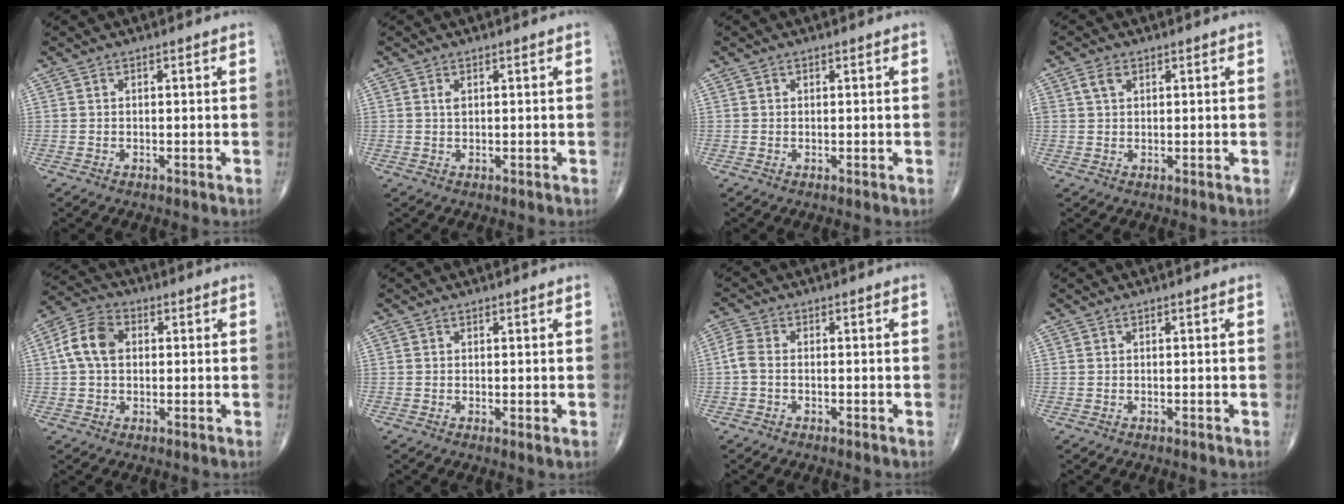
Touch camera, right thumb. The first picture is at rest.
{"total": 1.0, "force": [0.4, 0.5, 0.8], "torque": [-0.016, 0.002, 0.008]}
{"total": 0.0}
{"total": 2.6, "force": [1.1, 1.7, 1.6], "torque": [-0.030, 0.005, 0.022]}
{"total": 8.0, "force": [1.0, 5.5, 5.7], "torque": [-0.110, 0.020, 0.013]}
{"total": 0.9, "force": [0.1, 0.2, 0.9], "torque": [-0.017, -0.005, 0.000]}
{"total": 3.0, "force": [-0.5, 1.9, 2.3], "torque": [-0.056, 0.006, -0.019]}
{"total": 0.0}